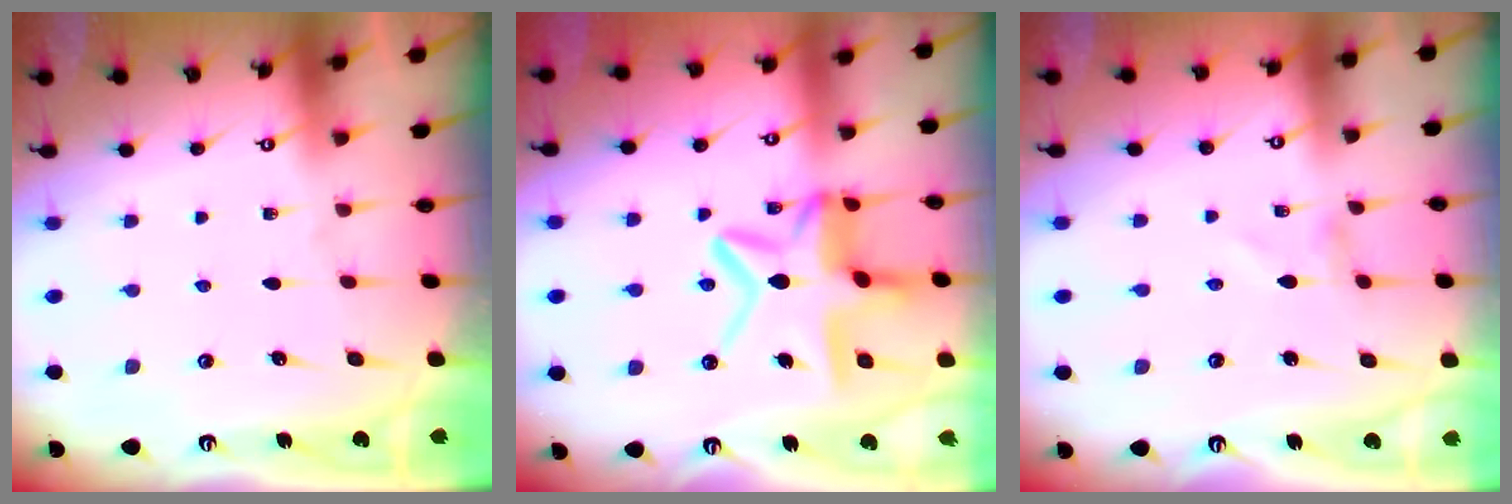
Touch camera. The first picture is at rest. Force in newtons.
{"total": 13.3, "press": 13.3, "slide": 1.3}
{"total": 1.3, "press": 1.3, "slide": 0.0}